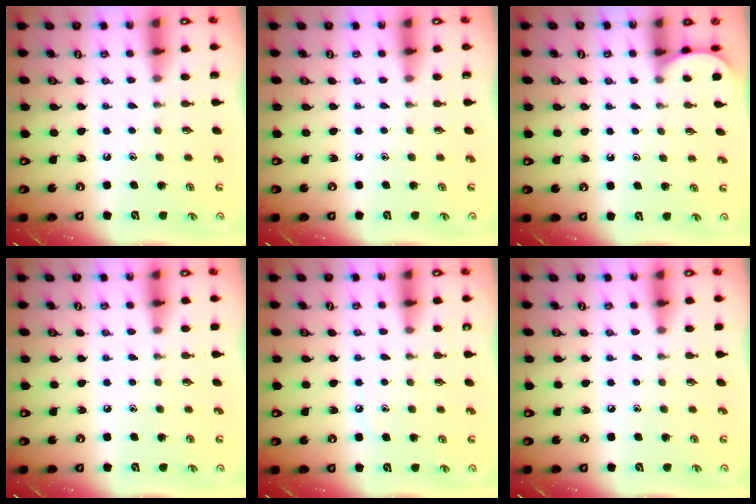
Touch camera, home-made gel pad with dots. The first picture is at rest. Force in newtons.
{"total": 0.0}
{"total": 0.7, "press": 0.7, "slide": 0.1}
{"total": 1.0, "press": 1.0, "slide": 0.2}
{"total": 4.9, "press": 4.9, "slide": 0.7}
{"total": 0.0}